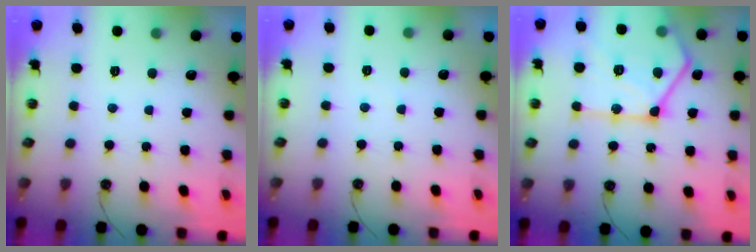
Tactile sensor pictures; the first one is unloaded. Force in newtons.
{"total": 2.7, "press": 2.6, "slide": 0.4}
{"total": 23.4, "press": 23.2, "slide": 2.5}